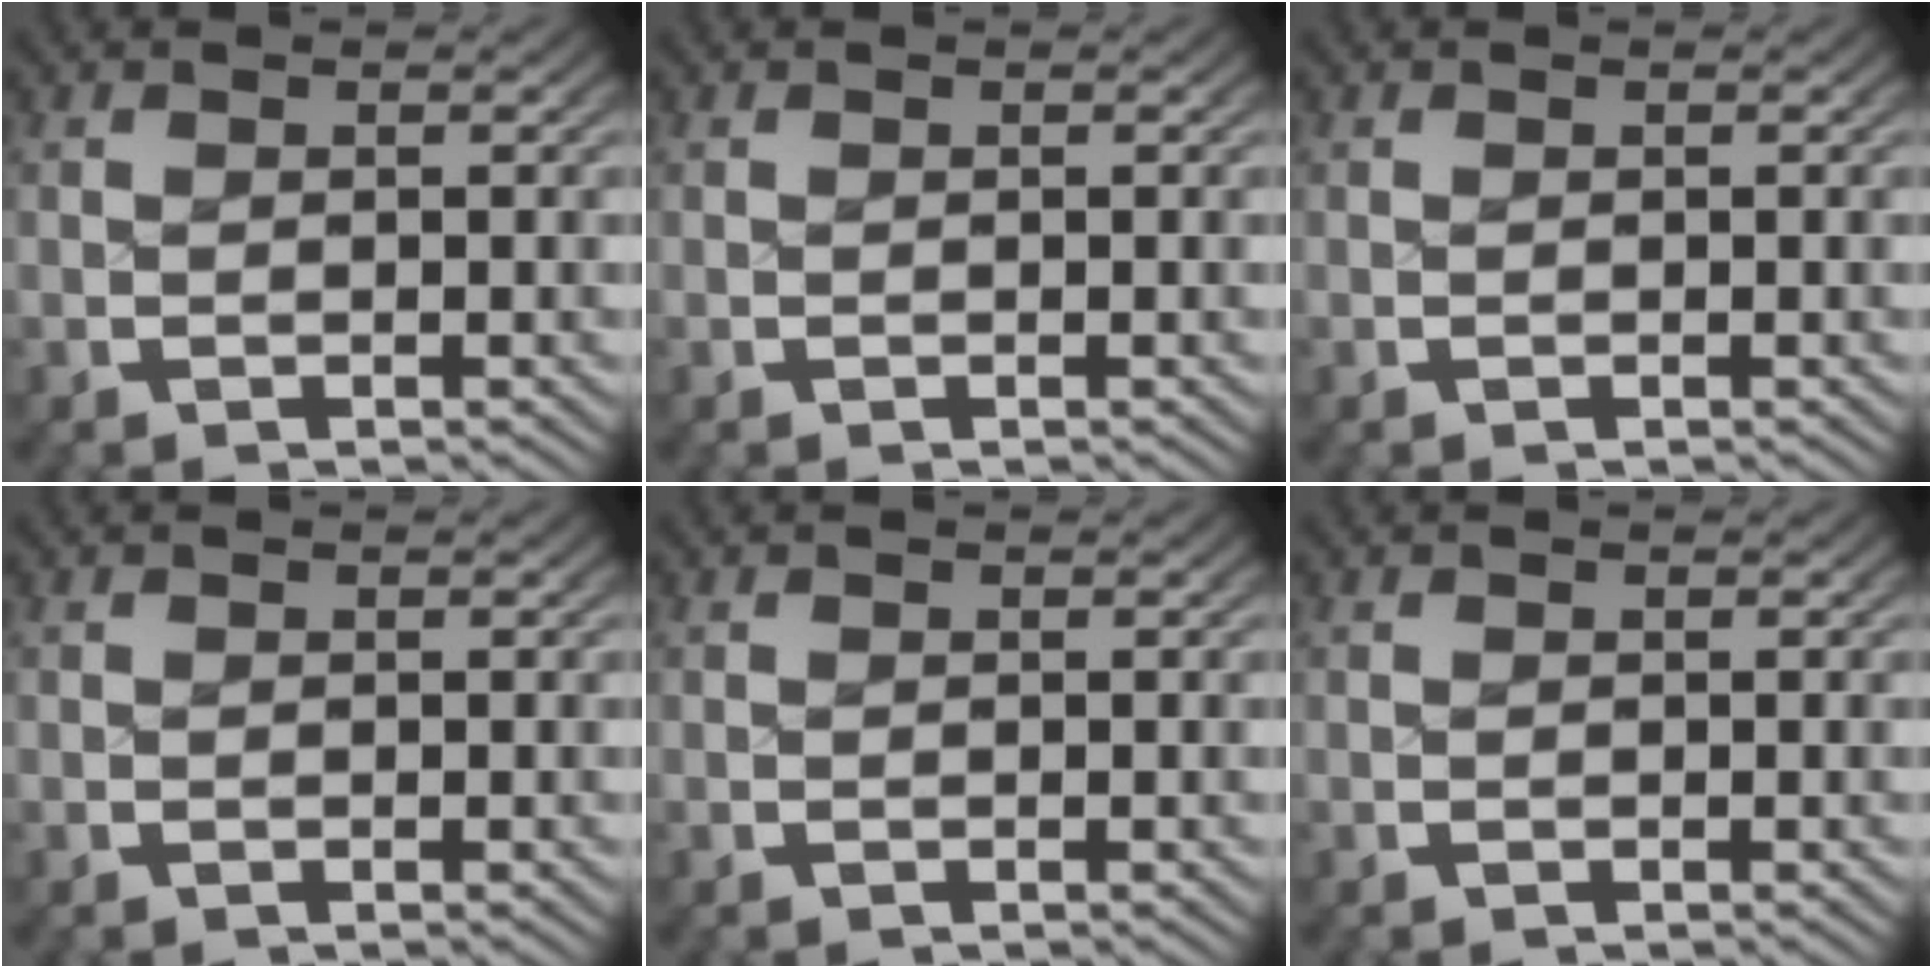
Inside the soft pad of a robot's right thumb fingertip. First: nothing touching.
{"total": 0.0}
{"total": 0.0}
{"total": 0.0}
{"total": 0.0}
{"total": 0.0}